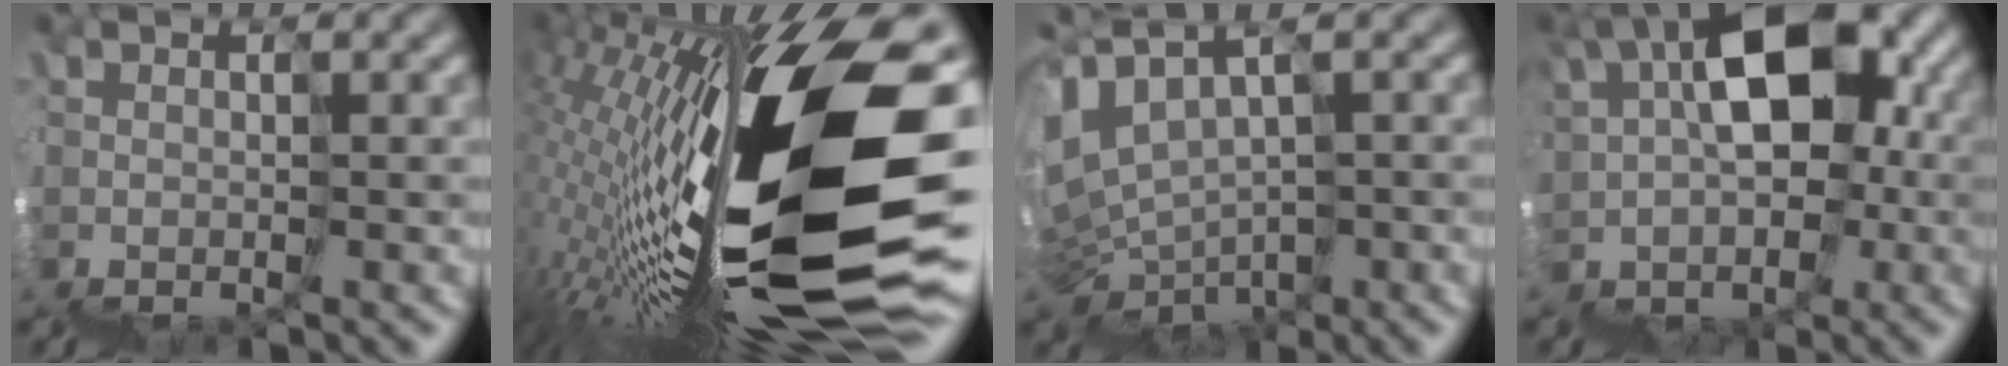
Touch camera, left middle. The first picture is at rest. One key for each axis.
{"total": 14.3, "fx": 1.4, "fy": 2.7, "fz": 14.0, "tx": -0.235, "ty": 0.022, "tz": 0.009}
{"total": 2.5, "fx": 2.1, "fy": 1.1, "fz": 0.6, "tx": -0.029, "ty": 0.023, "tz": 0.048}
{"total": 8.3, "fx": 4.2, "fy": 5.4, "fz": 4.7, "tx": -0.067, "ty": 0.035, "tz": 0.061}